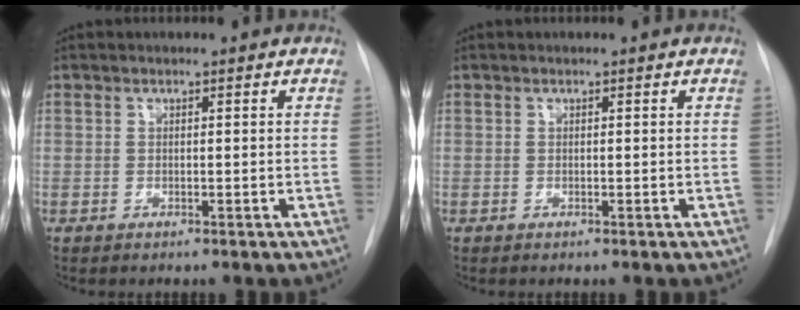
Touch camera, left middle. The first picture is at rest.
{"total": 0.0}